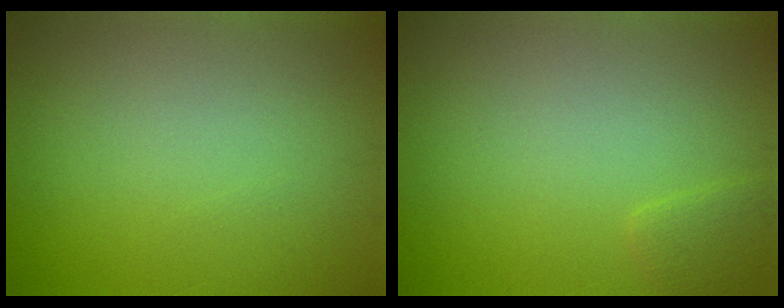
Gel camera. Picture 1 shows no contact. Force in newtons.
{"total": 1.0, "press": 1.0, "slide": 0.1}